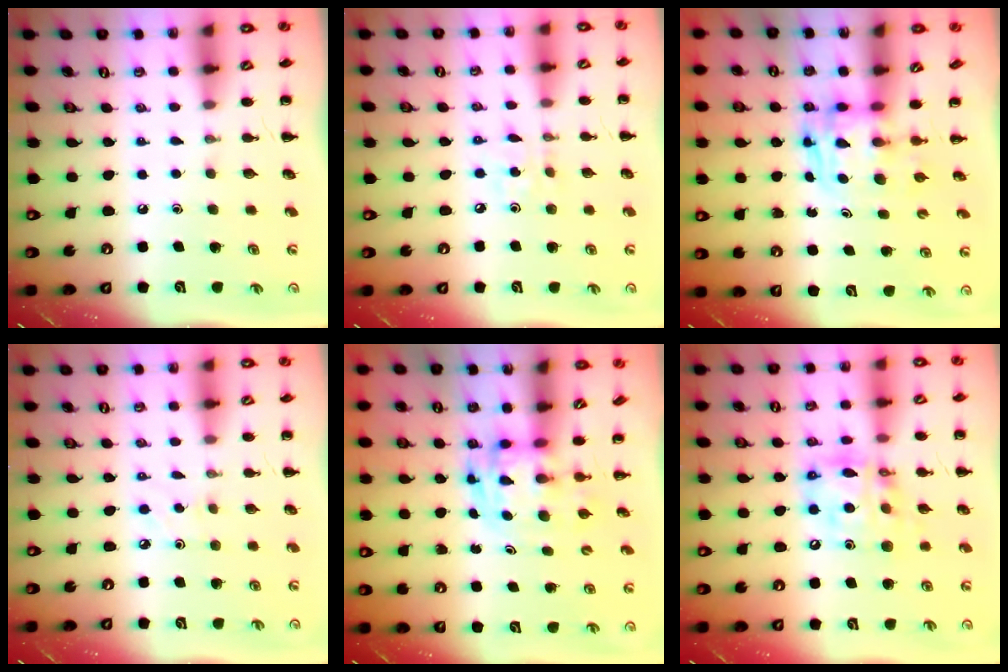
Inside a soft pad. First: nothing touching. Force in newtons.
{"total": 3.2, "press": 3.0, "slide": 1.0}
{"total": 2.6, "press": 2.6, "slide": 0.2}
{"total": 2.5, "press": 2.3, "slide": 0.9}
{"total": 3.3, "press": 3.2, "slide": 0.6}
{"total": 14.5, "press": 14.0, "slide": 3.6}